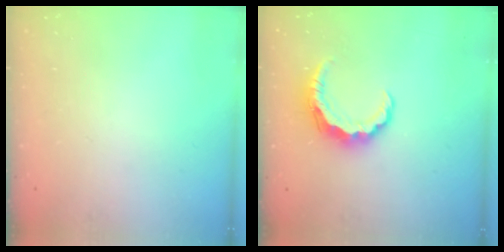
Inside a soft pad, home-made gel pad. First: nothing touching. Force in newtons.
{"total": 8.3, "press": 8.2, "slide": 1.3}